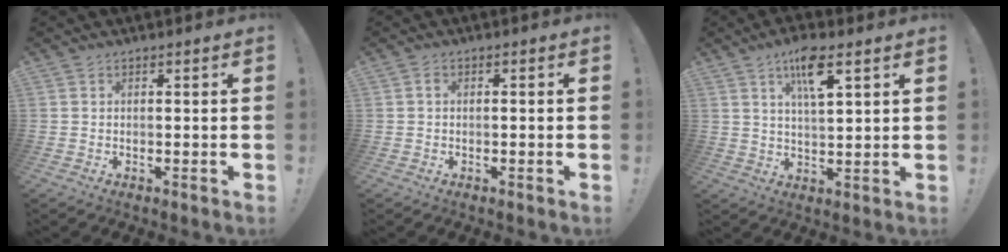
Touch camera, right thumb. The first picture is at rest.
{"total": 0.9, "force": [-0.5, 0.4, 0.6], "torque": [-0.012, 0.003, -0.008]}
{"total": 9.9, "force": [5.3, 3.0, 7.9], "torque": [-0.128, -0.012, 0.088]}